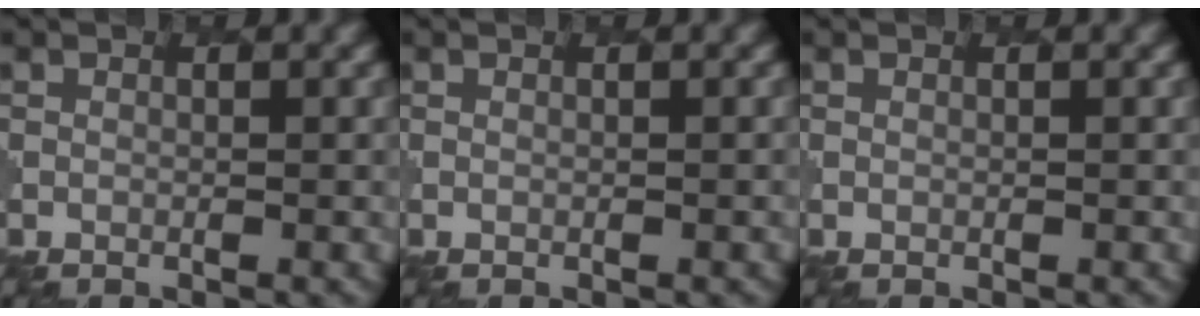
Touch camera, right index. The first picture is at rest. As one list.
[{"total": 0.0}, {"total": 0.0}]